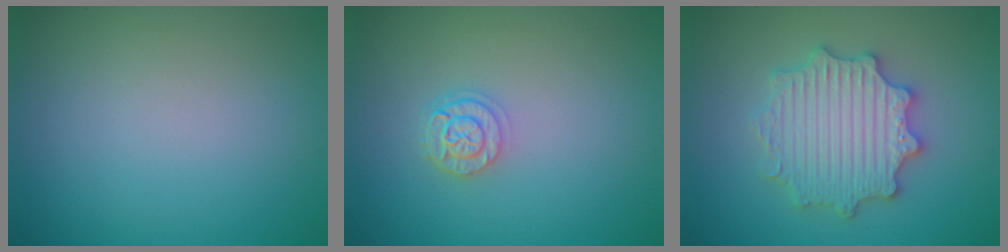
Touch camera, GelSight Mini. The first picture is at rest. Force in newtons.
{"total": 2.4, "press": 2.0, "slide": 1.3}
{"total": 5.6, "press": 5.5, "slide": 1.0}